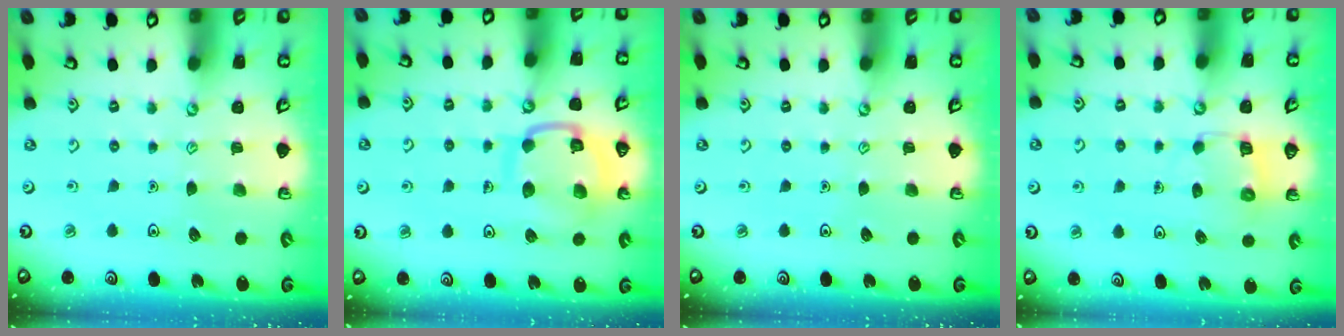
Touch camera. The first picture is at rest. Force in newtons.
{"total": 13.5, "press": 13.4, "slide": 1.3}
{"total": 0.0}
{"total": 4.6, "press": 4.5, "slide": 0.4}